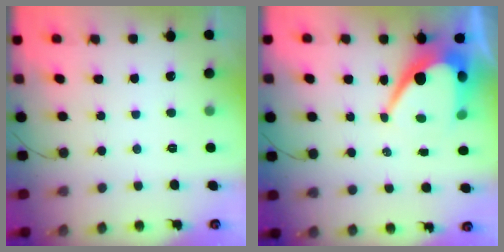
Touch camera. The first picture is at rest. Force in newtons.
{"total": 11.2, "press": 11.1, "slide": 0.9}